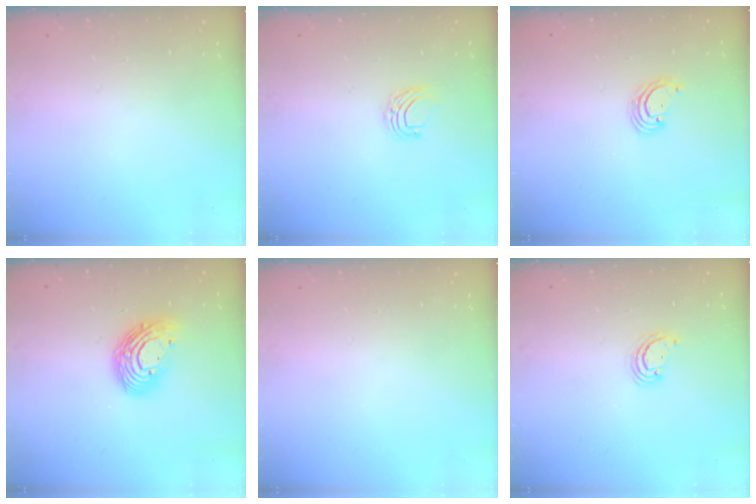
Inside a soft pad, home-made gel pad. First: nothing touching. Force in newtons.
{"total": 5.2, "press": 5.2, "slide": 0.4}
{"total": 2.6, "press": 2.6, "slide": 0.2}
{"total": 12.6, "press": 12.6, "slide": 1.2}
{"total": 0.0}
{"total": 2.5, "press": 2.5, "slide": 0.3}